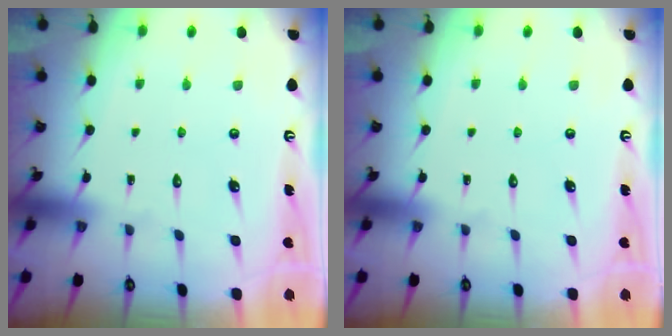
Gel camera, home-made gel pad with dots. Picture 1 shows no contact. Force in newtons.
{"total": 0.0}